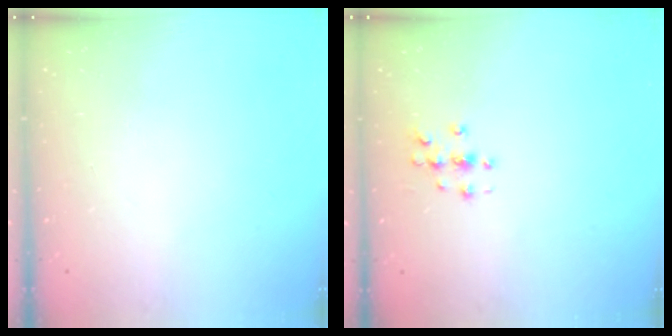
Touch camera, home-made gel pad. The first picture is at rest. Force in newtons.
{"total": 3.1, "press": 3.1, "slide": 0.3}